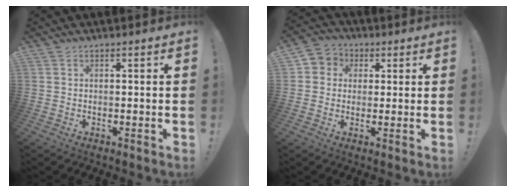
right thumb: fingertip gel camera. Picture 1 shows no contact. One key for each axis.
{"total": 5.4, "fx": 0.0, "fy": 5.2, "fz": 1.5, "tx": -0.019, "ty": 0.010, "tz": 0.003}